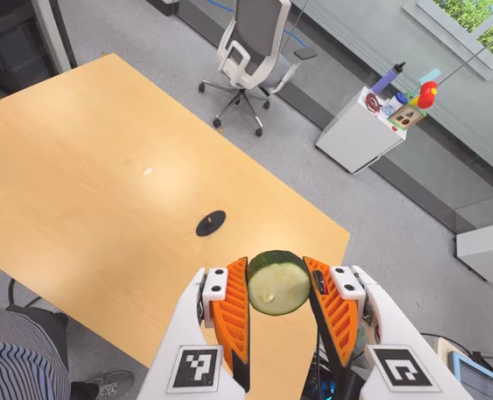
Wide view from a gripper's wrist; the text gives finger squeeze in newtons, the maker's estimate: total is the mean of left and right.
{"total": 11.7, "left": 11.5, "right": 12.0}